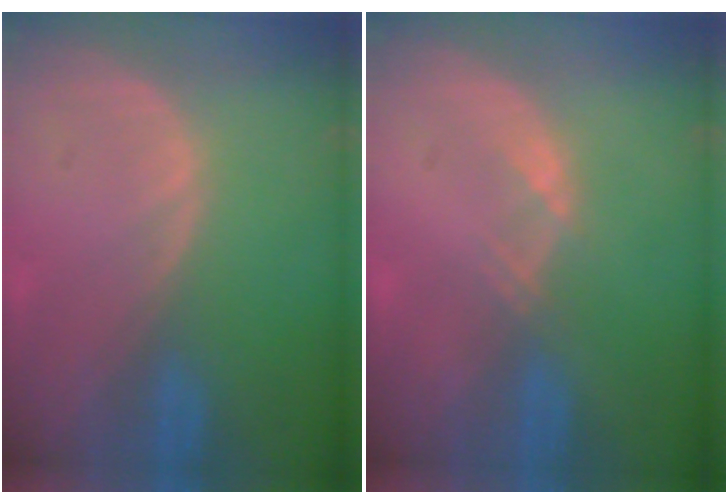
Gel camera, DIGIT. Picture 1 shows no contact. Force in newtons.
{"total": 1.1, "press": 1.0, "slide": 0.2}